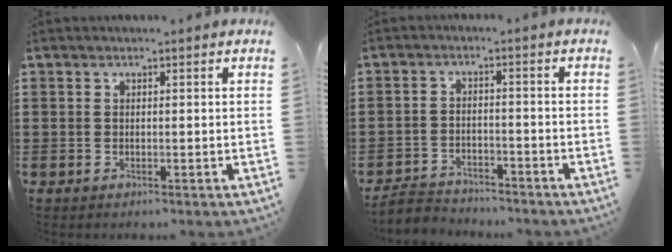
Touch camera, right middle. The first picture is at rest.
{"total": 3.5, "force": [-3.4, 0.8, 0.2], "torque": [-0.017, -0.001, -0.072]}